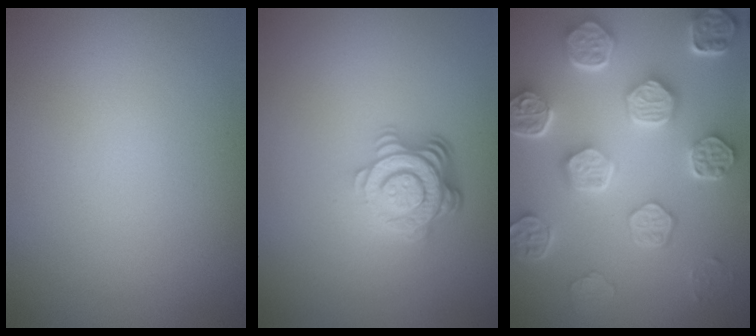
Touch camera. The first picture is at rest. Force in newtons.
{"total": 4.9, "press": 3.4, "slide": 3.5}
{"total": 8.5, "press": 6.4, "slide": 5.6}